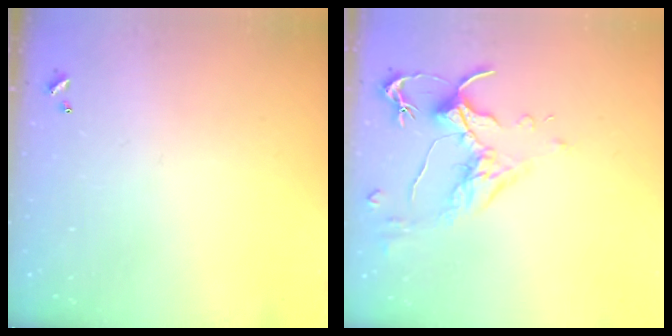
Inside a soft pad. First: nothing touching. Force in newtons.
{"total": 1.6, "press": 1.4, "slide": 0.7}